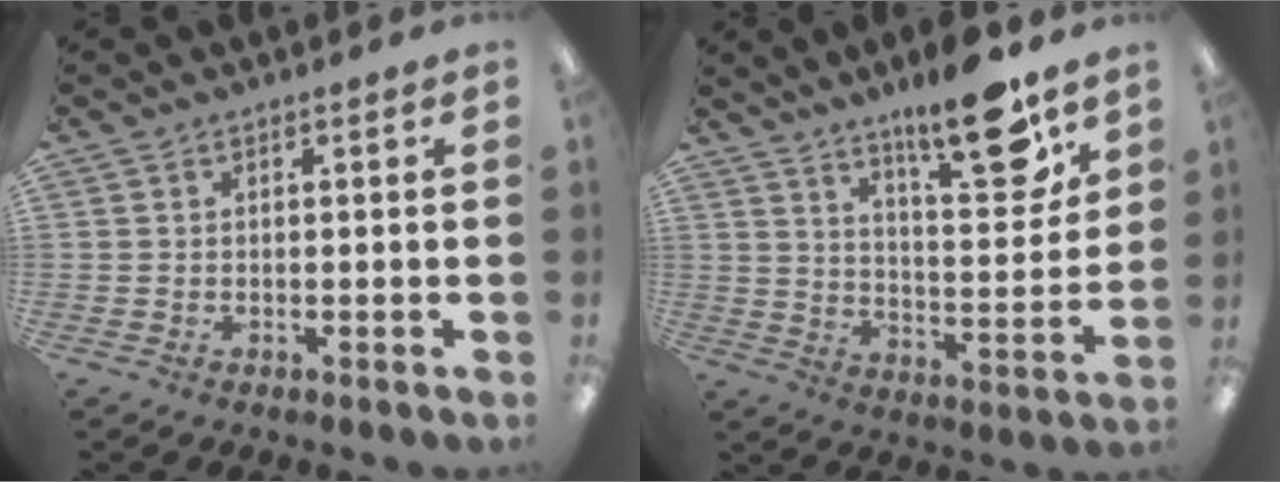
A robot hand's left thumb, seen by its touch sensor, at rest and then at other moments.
{"total": 15.8, "force": [11.9, 3.6, 9.8], "torque": [-0.148, -0.077, 0.193]}